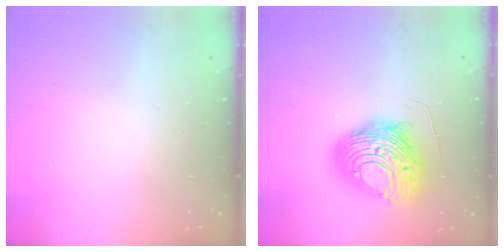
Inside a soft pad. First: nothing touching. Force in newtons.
{"total": 13.6, "press": 13.5, "slide": 1.3}